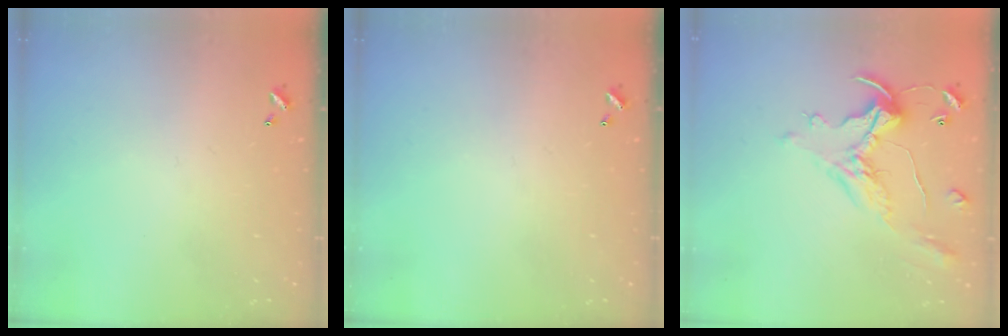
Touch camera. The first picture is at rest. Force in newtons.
{"total": 0.0}
{"total": 1.8, "press": 1.5, "slide": 1.1}